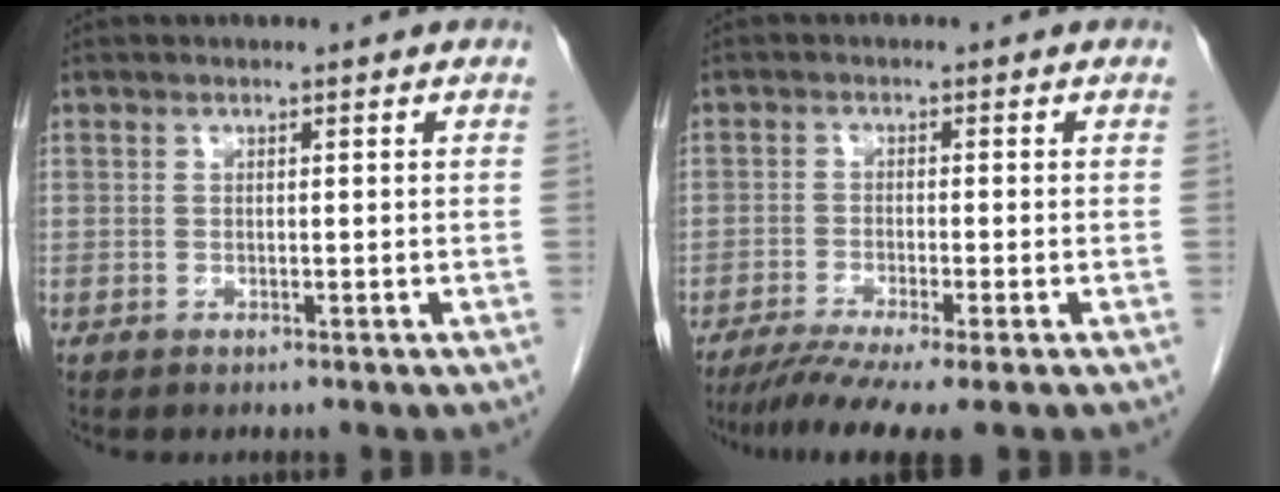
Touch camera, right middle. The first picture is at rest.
{"total": 7.5, "force": [-5.7, -0.3, 4.9], "torque": [-0.076, -0.019, -0.091]}